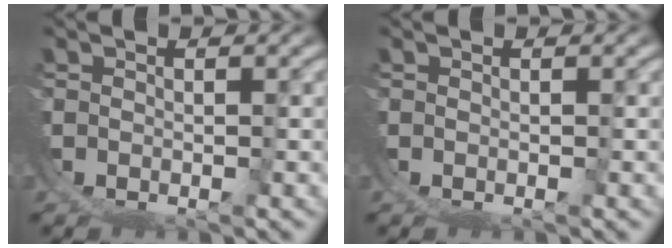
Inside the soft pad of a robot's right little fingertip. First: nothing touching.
{"total": 0.0}